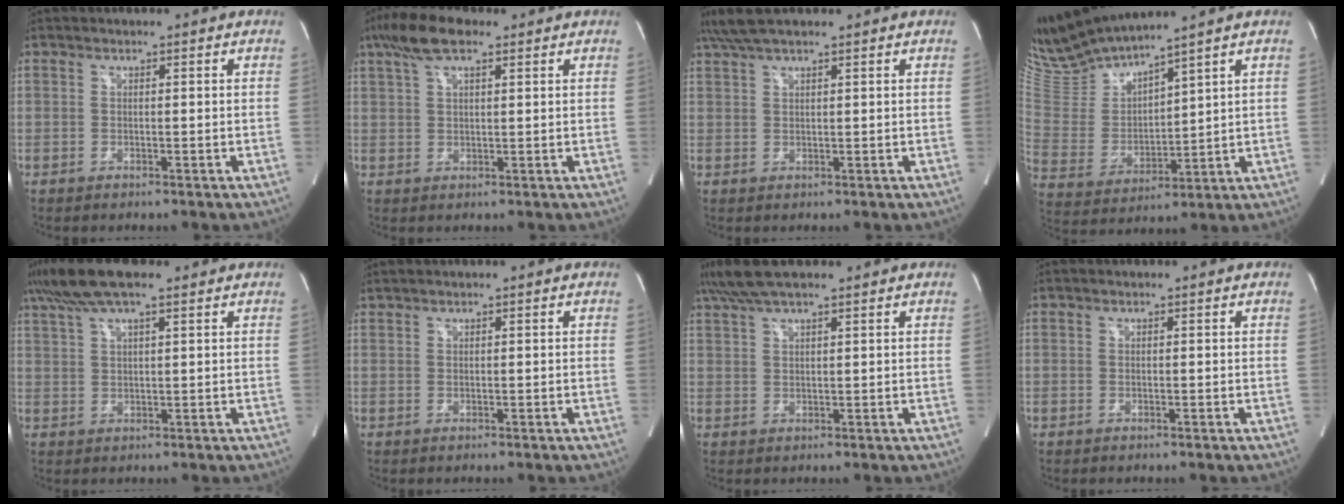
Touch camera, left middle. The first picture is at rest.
{"total": 7.2, "force": [4.5, 2.2, 5.1], "torque": [-0.109, 0.026, 0.084]}
{"total": 5.8, "force": [4.7, 0.7, 3.4], "torque": [-0.070, 0.034, 0.088]}
{"total": 10.9, "force": [10.4, -0.6, 3.3], "torque": [-0.086, -0.005, 0.224]}
{"total": 9.3, "force": [6.6, 1.7, 6.3], "torque": [-0.127, 0.034, 0.119]}
{"total": 0.7, "force": [0.7, -0.1, 0.1], "torque": [-0.010, 0.010, 0.020]}
{"total": 7.4, "force": [5.9, 1.1, 4.4], "torque": [-0.088, 0.041, 0.108]}
{"total": 0.0}